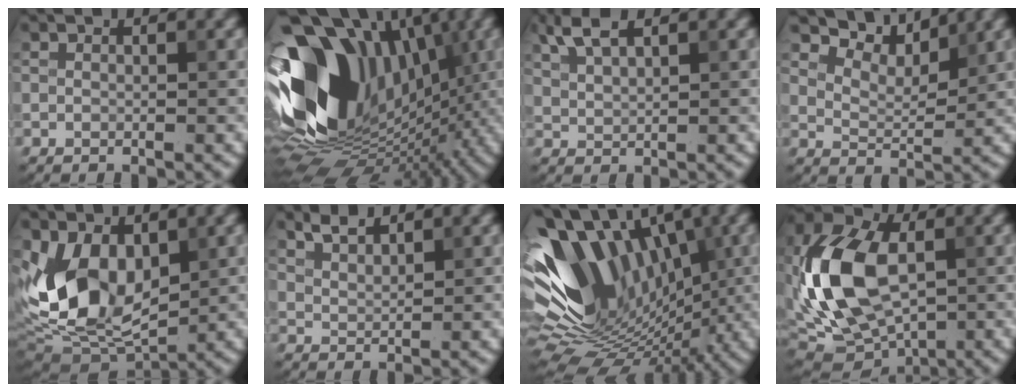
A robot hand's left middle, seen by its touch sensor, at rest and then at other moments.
{"total": 16.9, "force": [0.7, 11.8, 12.1], "torque": [-0.234, 0.024, -0.001]}
{"total": 3.3, "force": [2.3, 1.2, 2.1], "torque": [-0.049, 0.008, 0.048]}
{"total": 5.1, "force": [4.5, 1.5, 1.8], "torque": [-0.037, 0.003, 0.069]}
{"total": 9.1, "force": [1.2, 6.2, 6.6], "torque": [-0.137, -0.019, 0.022]}
{"total": 2.1, "force": [1.9, 0.6, 0.7], "torque": [-0.014, 0.002, 0.040]}
{"total": 15.7, "force": [2.3, 10.1, 11.8], "torque": [-0.204, 0.025, 0.036]}
{"total": 13.2, "force": [-0.1, 8.1, 10.4], "torque": [-0.234, 0.003, -0.011]}